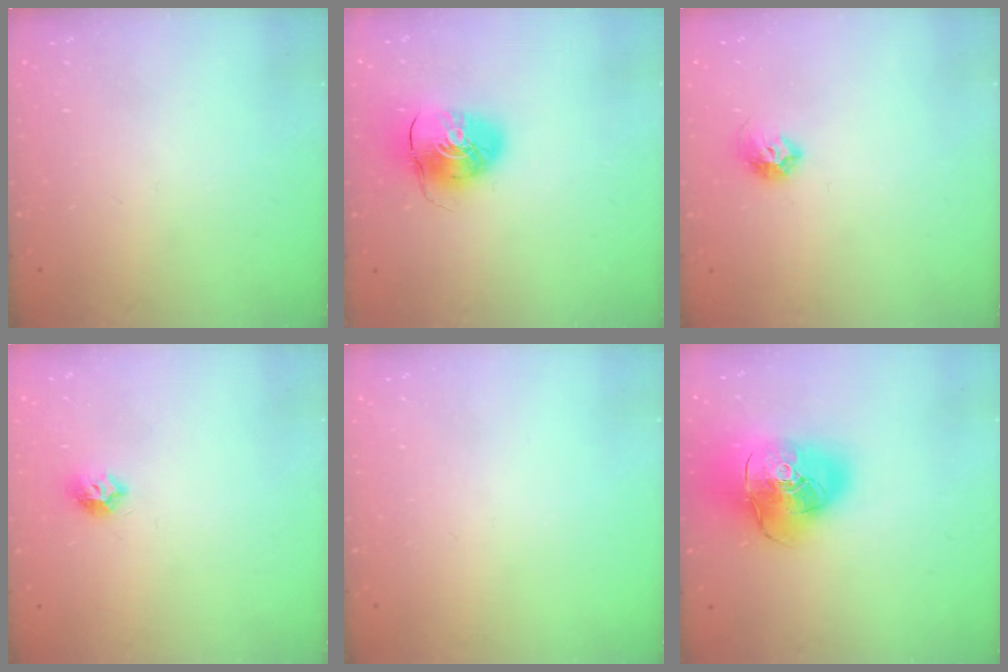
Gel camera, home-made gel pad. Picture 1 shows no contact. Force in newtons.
{"total": 9.4, "press": 9.3, "slide": 1.3}
{"total": 7.0, "press": 7.0, "slide": 0.8}
{"total": 7.1, "press": 7.1, "slide": 0.8}
{"total": 0.0}
{"total": 22.5, "press": 22.3, "slide": 3.4}